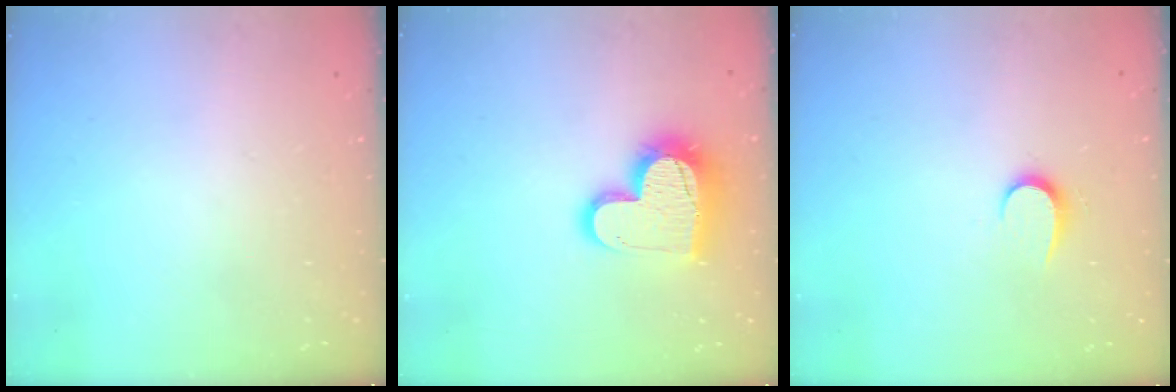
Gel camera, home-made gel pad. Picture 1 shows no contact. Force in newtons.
{"total": 15.9, "press": 15.9, "slide": 1.1}
{"total": 6.1, "press": 6.1, "slide": 0.7}